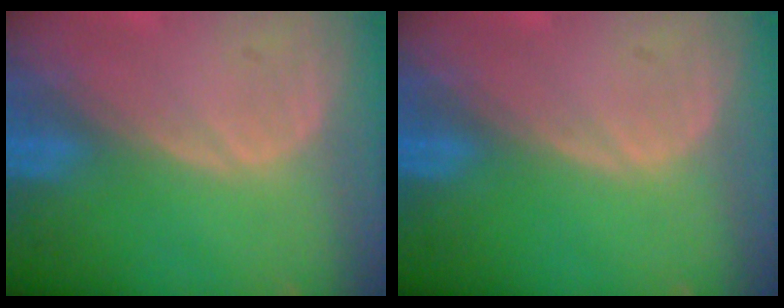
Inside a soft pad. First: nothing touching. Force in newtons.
{"total": 0.0}